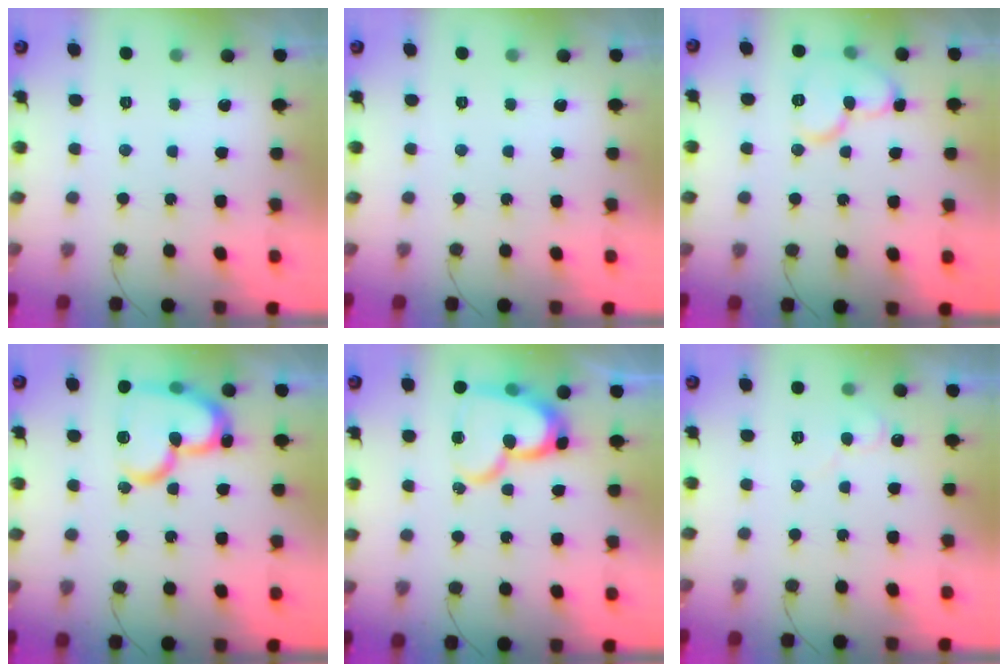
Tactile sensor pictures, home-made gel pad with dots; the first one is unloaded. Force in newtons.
{"total": 0.0}
{"total": 11.4, "press": 11.4, "slide": 0.7}
{"total": 21.6, "press": 21.5, "slide": 2.3}
{"total": 16.3, "press": 16.3, "slide": 1.2}
{"total": 4.4, "press": 4.4, "slide": 0.4}